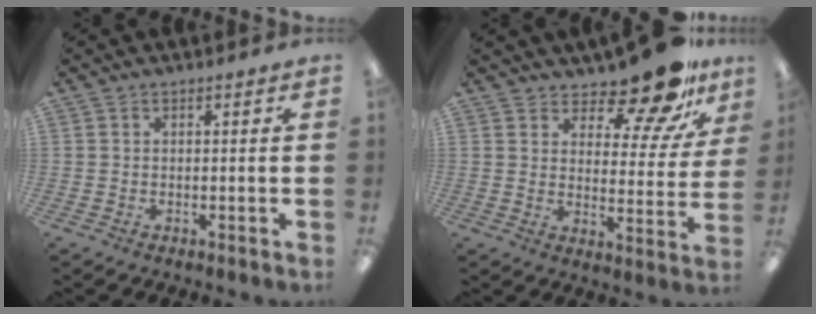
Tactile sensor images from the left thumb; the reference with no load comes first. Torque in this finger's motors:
{"motor_torque": [0.31, 0.37, -0.16, -0.08, 0.06]}